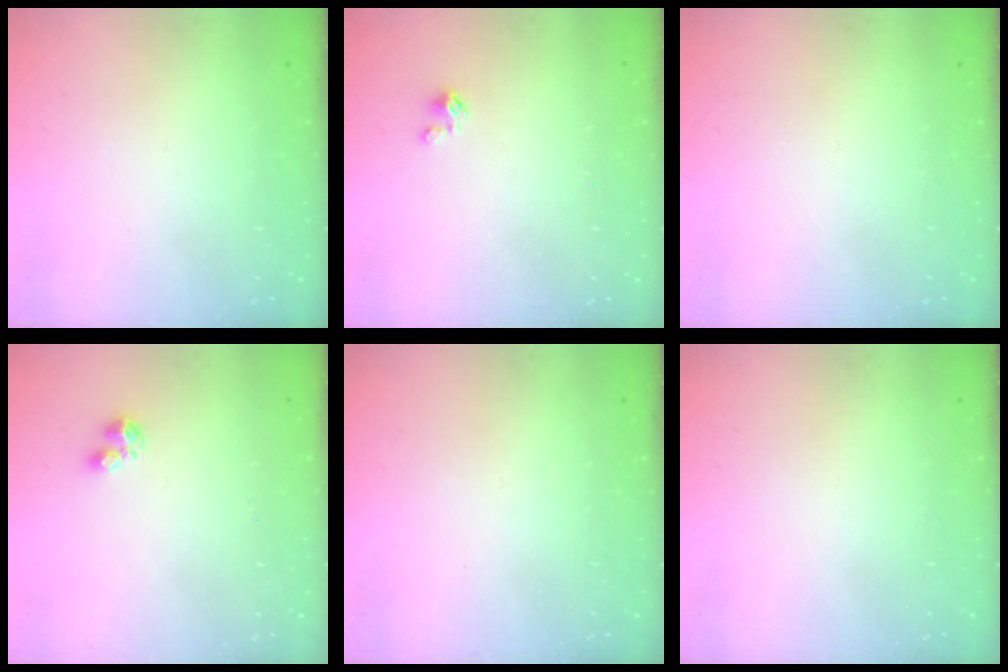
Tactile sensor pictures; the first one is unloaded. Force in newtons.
{"total": 0.0}
{"total": 0.0}
{"total": 3.8, "press": 3.7, "slide": 0.5}
{"total": 0.0}
{"total": 0.0}